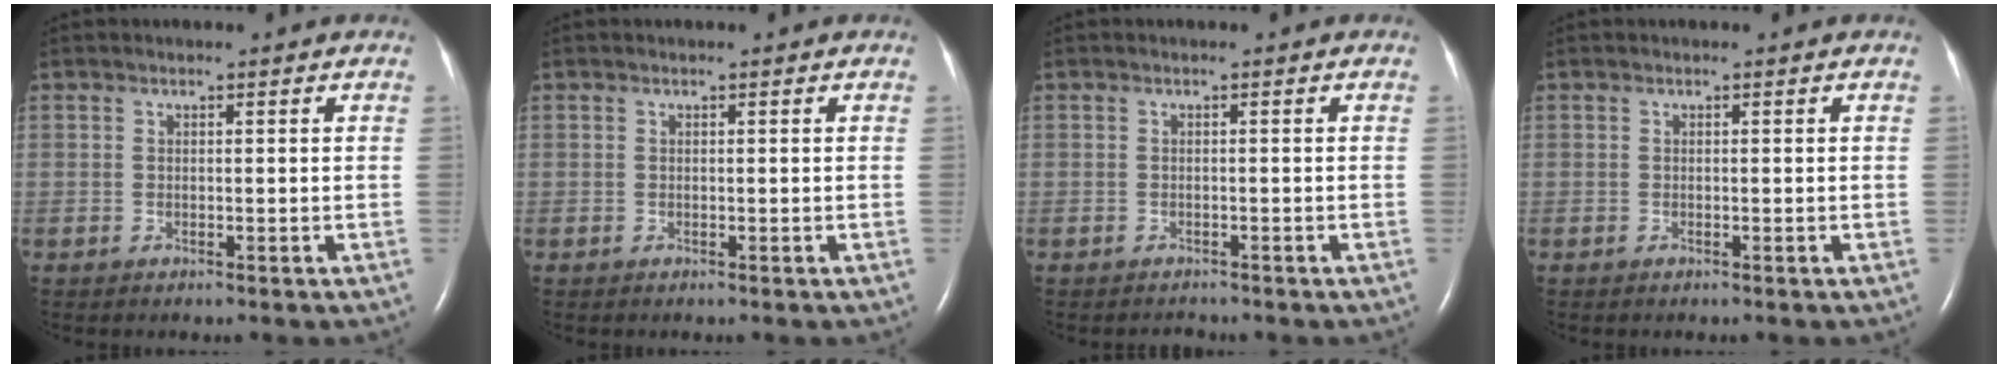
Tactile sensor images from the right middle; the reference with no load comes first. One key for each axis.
{"total": 0.0}
{"total": 0.9, "fx": -0.9, "fy": 0.2, "fz": -0.2, "tx": -0.003, "ty": -0.005, "tz": -0.012}
{"total": 0.0}